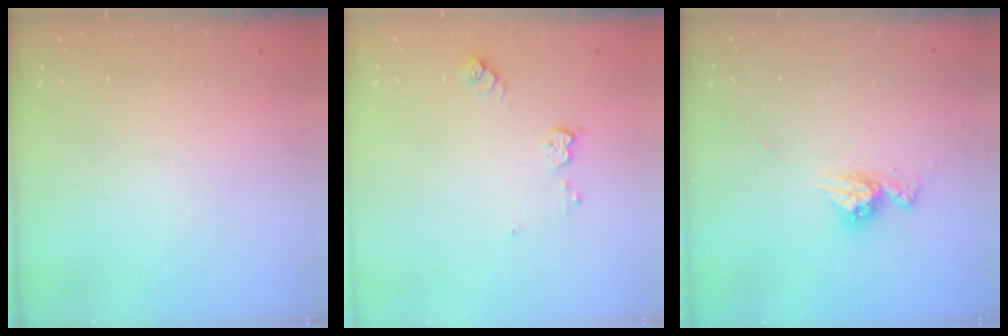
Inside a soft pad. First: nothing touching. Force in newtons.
{"total": 6.8, "press": 6.8, "slide": 0.5}
{"total": 8.7, "press": 8.6, "slide": 0.7}